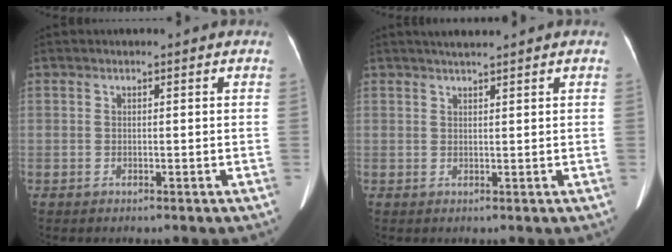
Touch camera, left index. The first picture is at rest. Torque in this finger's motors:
{"motor_torque": [0.00, -0.12, -0.07, 0.00]}